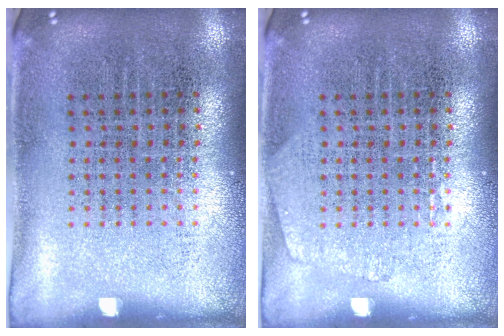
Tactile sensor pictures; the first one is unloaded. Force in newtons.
{"total": 1.0, "press": 1.0, "slide": 0.1}